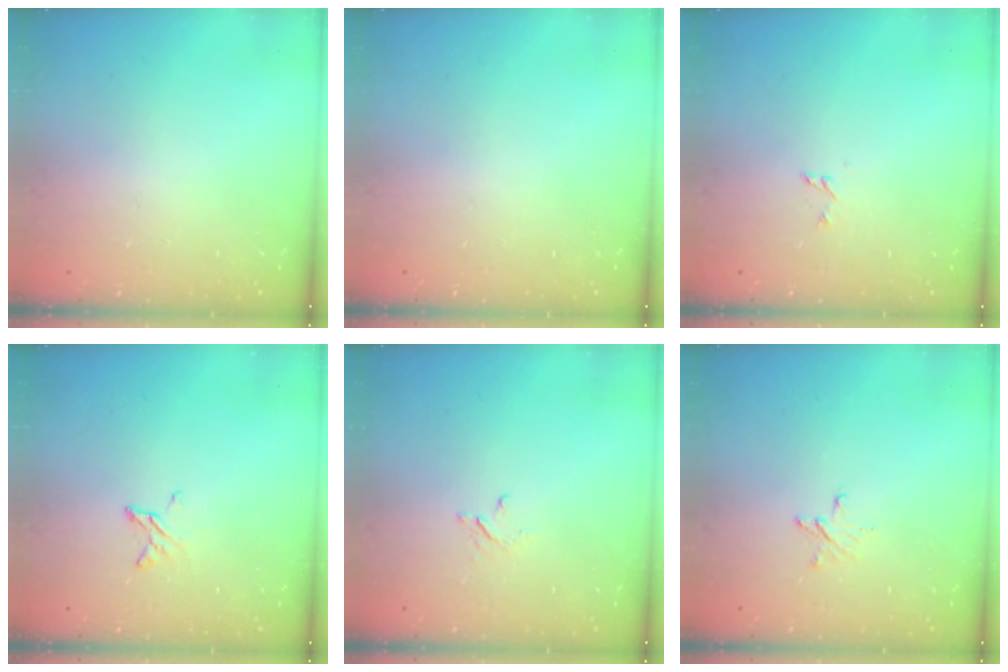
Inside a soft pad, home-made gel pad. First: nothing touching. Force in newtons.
{"total": 0.0}
{"total": 3.4, "press": 3.4, "slide": 0.3}
{"total": 2.9, "press": 2.9, "slide": 0.3}
{"total": 2.6, "press": 2.6, "slide": 0.3}
{"total": 4.1, "press": 4.1, "slide": 0.4}